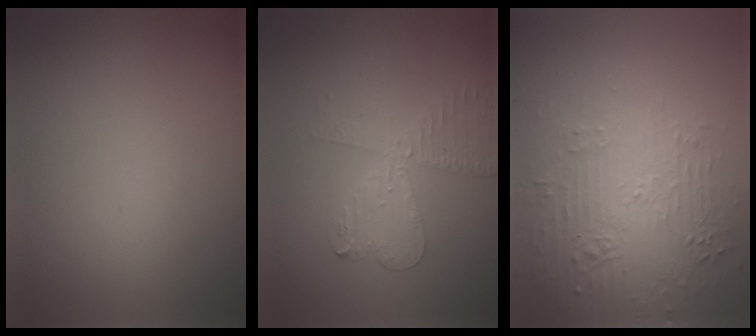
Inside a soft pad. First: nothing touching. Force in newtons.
{"total": 4.1, "press": 3.6, "slide": 2.1}
{"total": 5.8, "press": 3.7, "slide": 4.4}